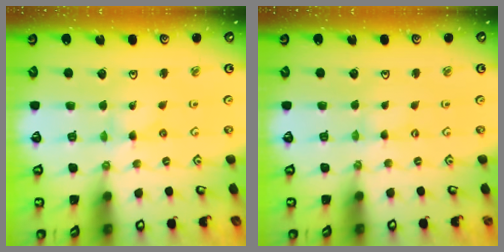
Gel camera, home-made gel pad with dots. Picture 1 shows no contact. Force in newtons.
{"total": 0.5, "press": 0.5, "slide": 0.1}